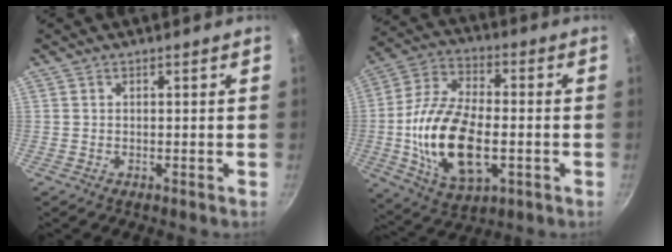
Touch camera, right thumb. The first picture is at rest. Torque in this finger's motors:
{"motor_torque": [-0.36, 1.03, 1.16, 0.46, 0.30]}